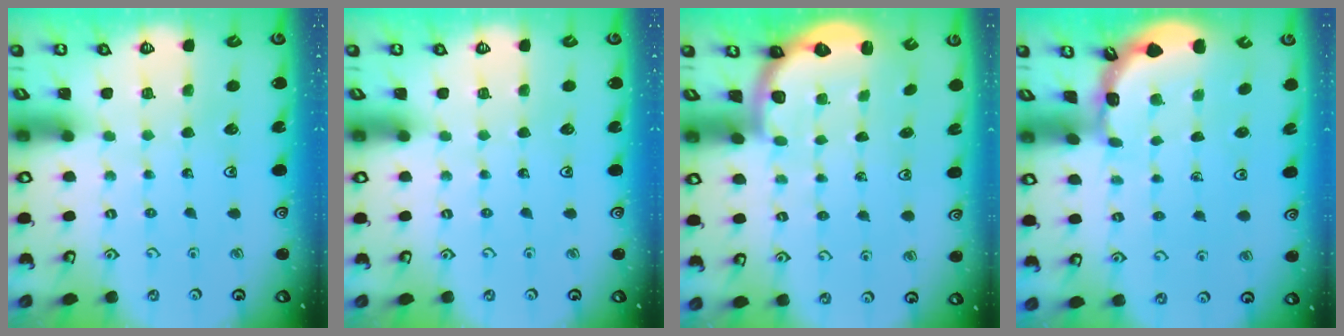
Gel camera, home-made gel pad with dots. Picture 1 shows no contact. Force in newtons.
{"total": 0.0}
{"total": 2.6, "press": 2.2, "slide": 1.3}
{"total": 1.8, "press": 1.7, "slide": 0.0}